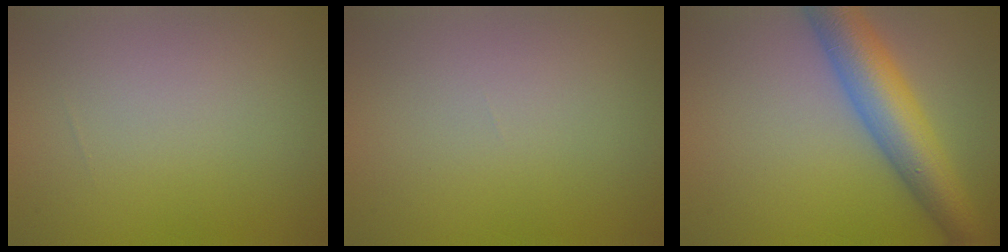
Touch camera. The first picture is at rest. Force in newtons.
{"total": 0.0}
{"total": 7.7, "press": 7.7, "slide": 0.2}